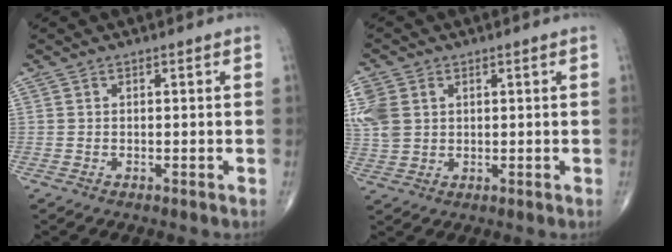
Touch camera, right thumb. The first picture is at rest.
{"total": 8.8, "force": [2.3, 6.8, 5.2], "torque": [-0.130, 0.003, 0.051]}